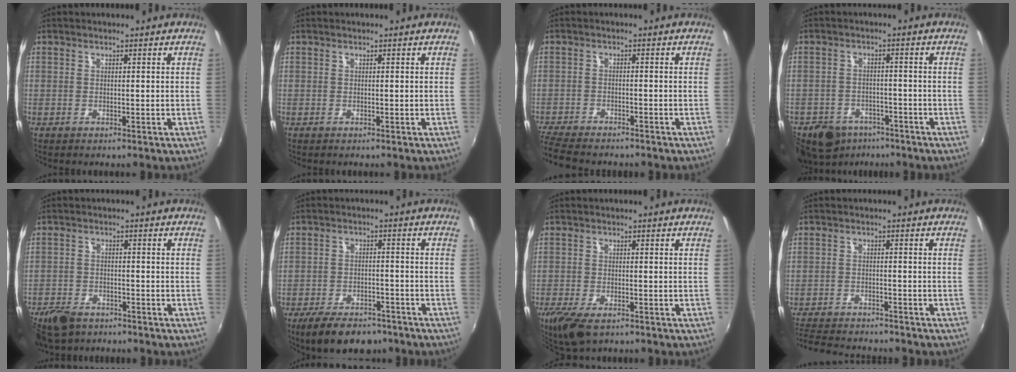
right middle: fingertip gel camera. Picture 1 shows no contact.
{"total": 0.0}
{"total": 9.6, "force": [-8.5, 2.2, 3.8], "torque": [-0.107, -0.027, -0.149]}
{"total": 12.5, "force": [-8.4, 8.1, 4.4], "torque": [-0.125, -0.002, -0.120]}
{"total": 7.7, "force": [-5.8, 4.0, 3.1], "torque": [-0.092, -0.006, -0.104]}
{"total": 11.2, "force": [-8.4, 4.9, 5.5], "torque": [-0.125, -0.007, -0.128]}
{"total": 7.1, "force": [-4.8, 2.7, 4.5], "torque": [-0.110, -0.030, -0.087]}
{"total": 11.1, "force": [-10.1, 2.4, 3.9], "torque": [-0.104, -0.013, -0.164]}